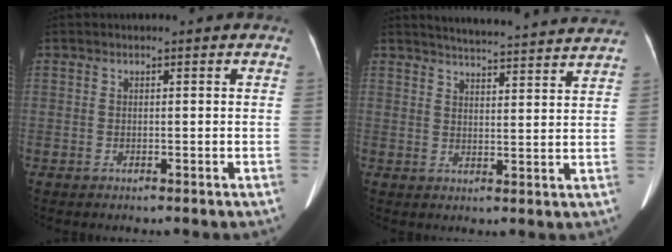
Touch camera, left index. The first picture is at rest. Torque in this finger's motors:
{"motor_torque": [0.13, -0.19, -0.01, 0.01]}